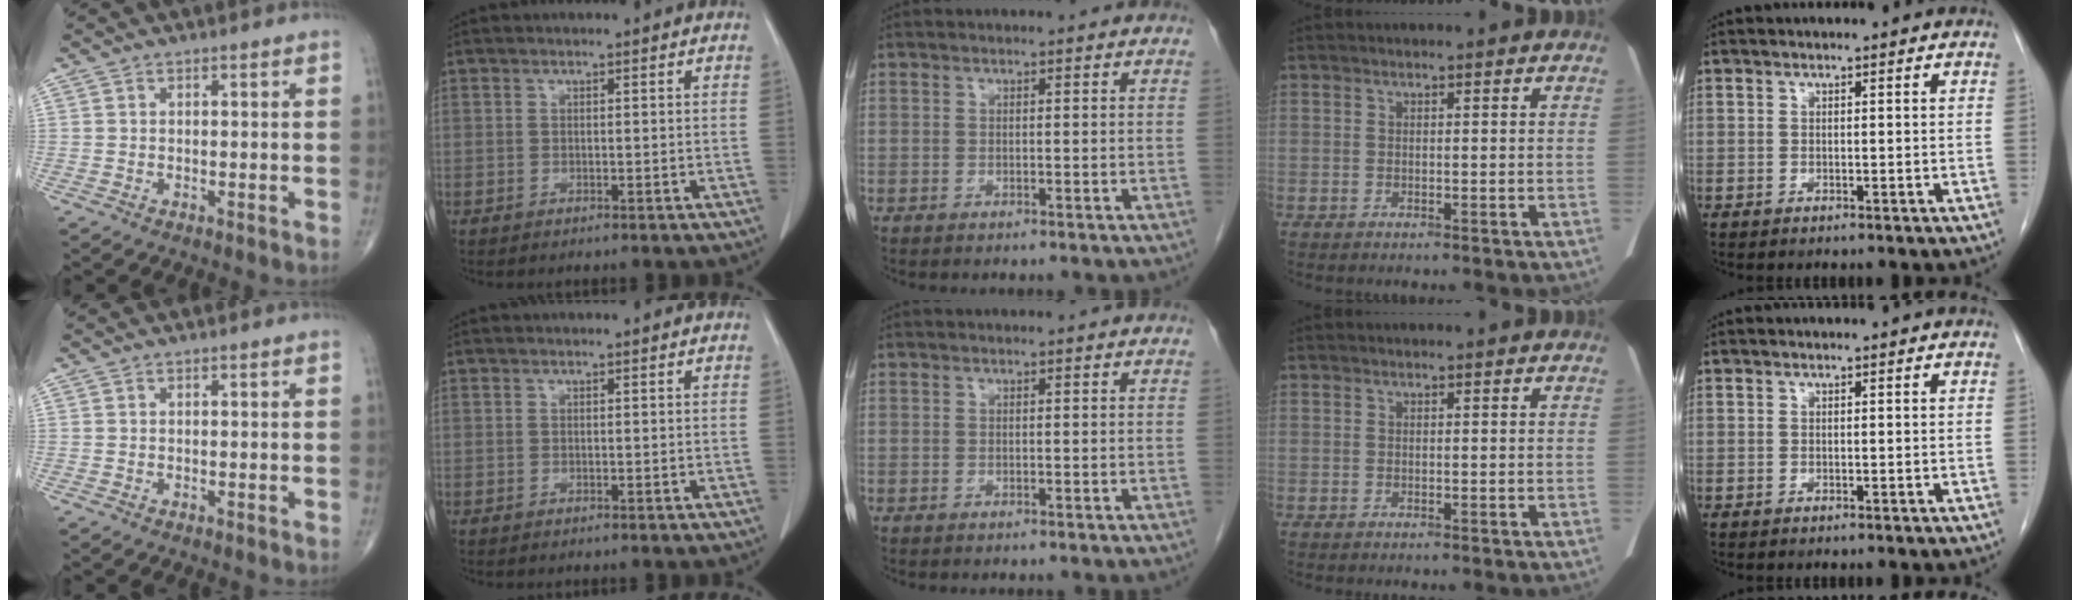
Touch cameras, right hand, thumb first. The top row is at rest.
{}